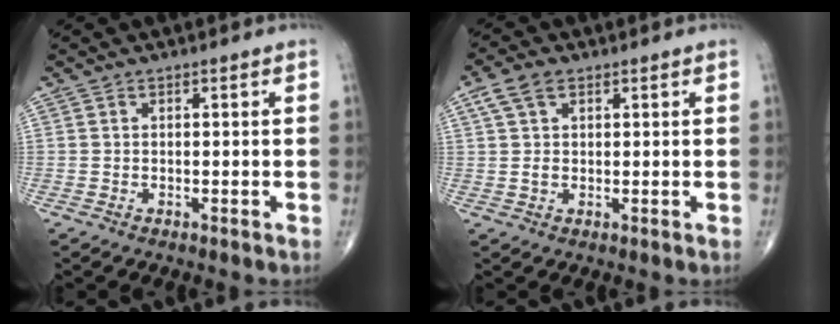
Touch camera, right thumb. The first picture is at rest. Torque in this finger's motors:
{"motor_torque": [-0.46, 0.56, -0.04, -0.21, 0.15]}